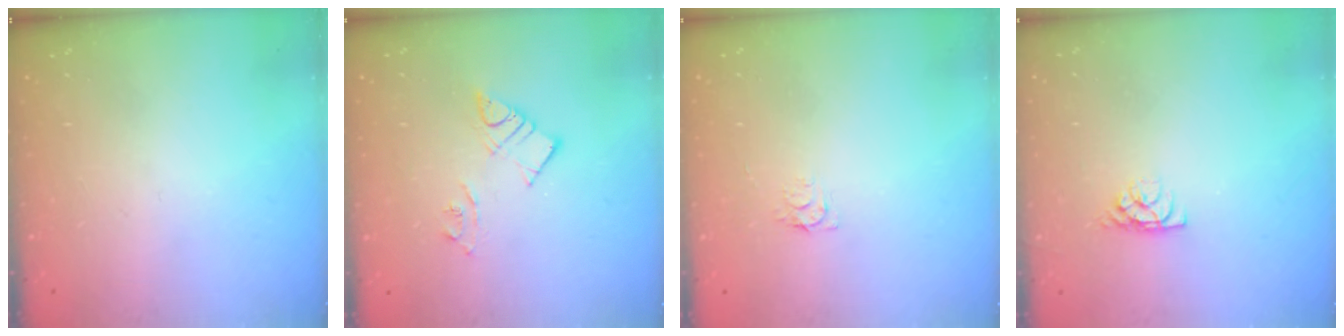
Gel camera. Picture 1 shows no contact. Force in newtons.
{"total": 7.1, "press": 7.1, "slide": 0.6}
{"total": 3.7, "press": 3.6, "slide": 0.4}
{"total": 4.6, "press": 4.6, "slide": 0.5}